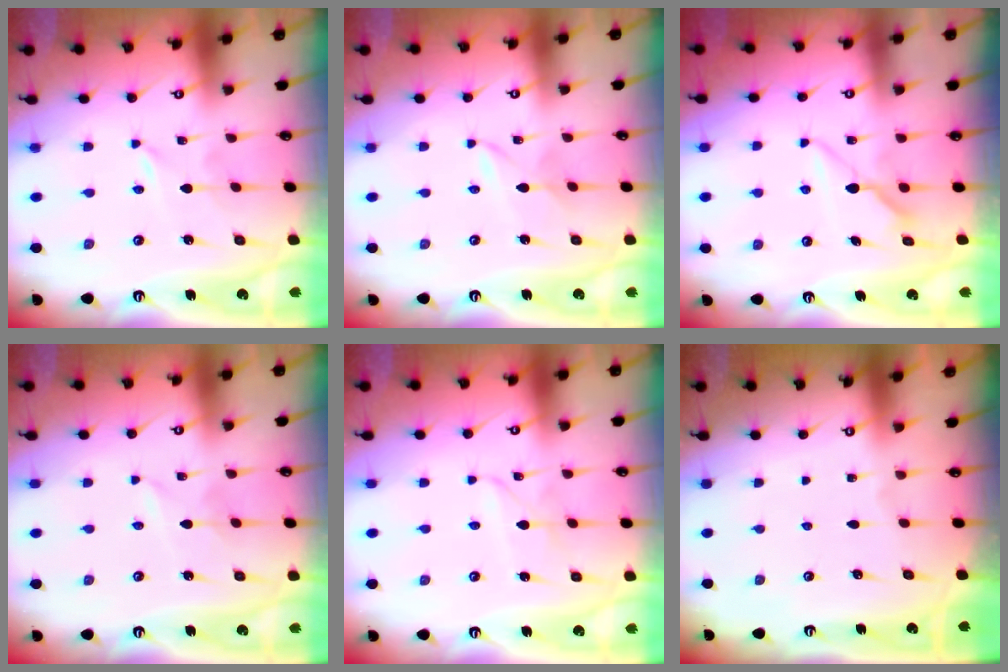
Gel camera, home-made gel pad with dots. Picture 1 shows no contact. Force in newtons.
{"total": 1.6, "press": 1.6, "slide": 0.0}
{"total": 8.4, "press": 8.4, "slide": 0.3}
{"total": 1.7, "press": 1.7, "slide": 0.2}
{"total": 2.4, "press": 2.4, "slide": 0.3}
{"total": 0.0}